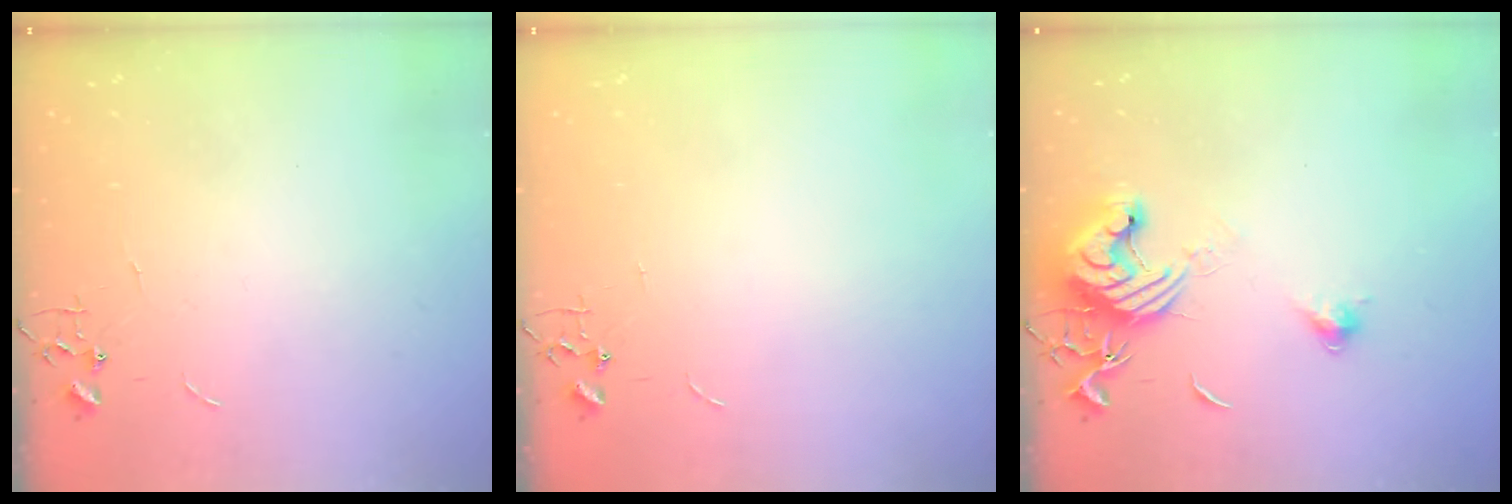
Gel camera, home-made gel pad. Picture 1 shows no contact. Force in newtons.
{"total": 0.0}
{"total": 13.2, "press": 13.1, "slide": 1.7}